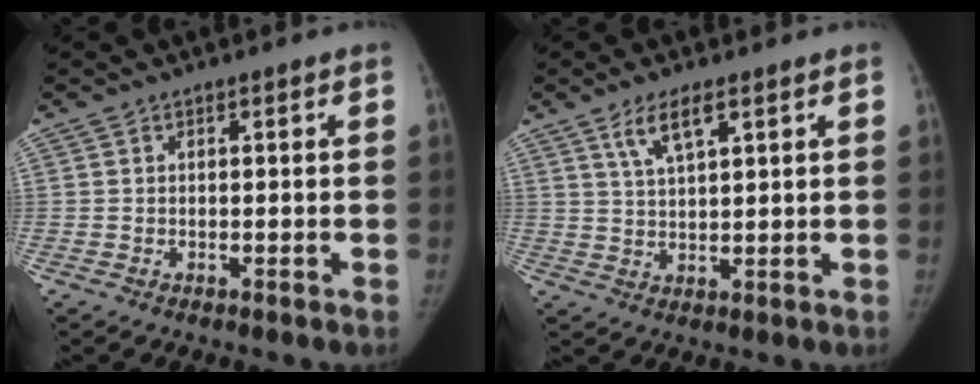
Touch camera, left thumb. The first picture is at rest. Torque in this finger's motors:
{"motor_torque": [0.00, 0.02, 0.28, -0.34, 0.01]}